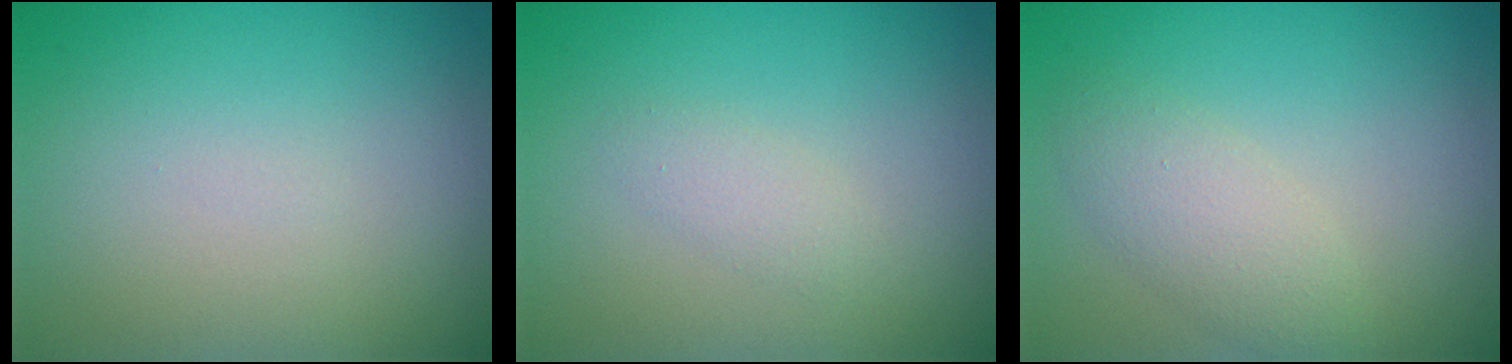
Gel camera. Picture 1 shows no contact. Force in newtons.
{"total": 1.2, "press": 1.2, "slide": 0.1}
{"total": 2.7, "press": 2.7, "slide": 0.1}